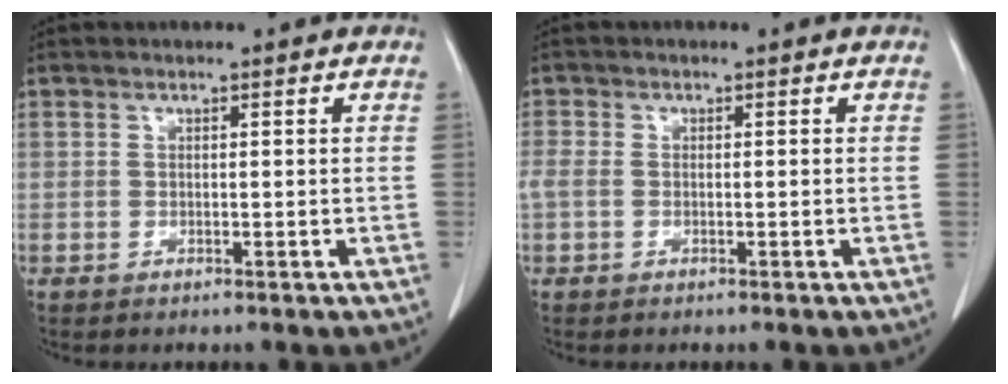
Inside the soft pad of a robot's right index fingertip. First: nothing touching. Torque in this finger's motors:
{"motor_torque": [0.19, 0.12, 0.14, 0.05]}